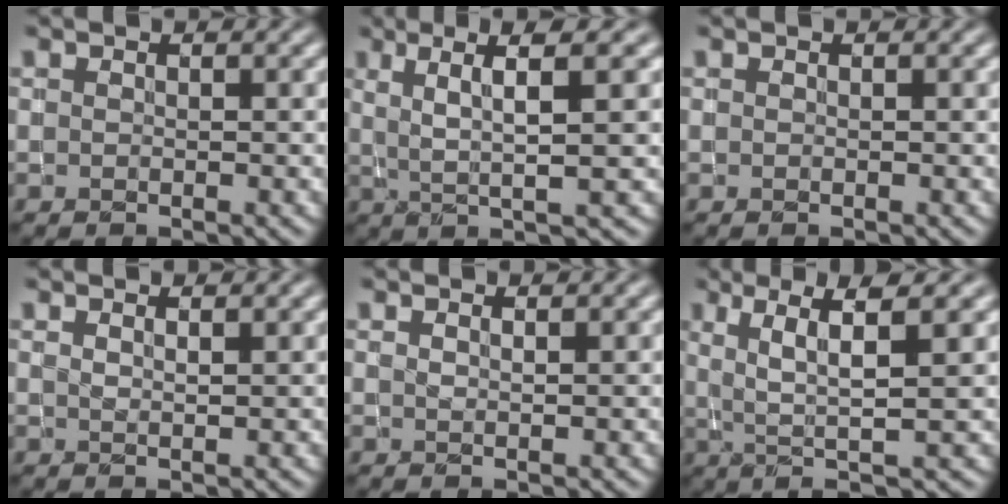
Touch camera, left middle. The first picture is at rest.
{"total": 5.6, "force": [1.7, 0.8, 5.3], "torque": [-0.092, 0.006, 0.030]}
{"total": 0.0}
{"total": 2.0, "force": [1.5, 0.8, 1.1], "torque": [0.008, 0.000, 0.001]}
{"total": 1.6, "force": [1.1, 0.6, 0.9], "torque": [0.008, -0.004, -0.004]}
{"total": 5.2, "force": [1.4, 0.7, 5.0], "torque": [-0.089, 0.001, 0.026]}